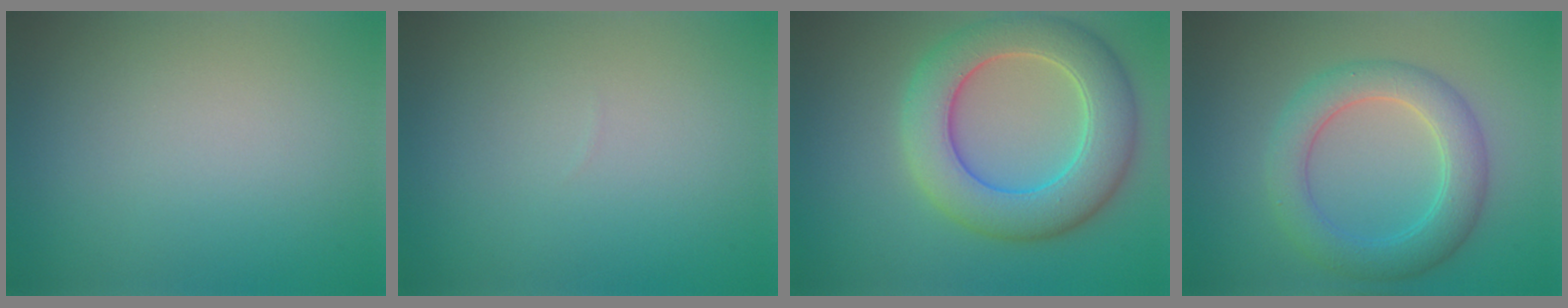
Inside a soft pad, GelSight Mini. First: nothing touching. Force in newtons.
{"total": 0.0}
{"total": 8.1, "press": 8.1, "slide": 0.5}
{"total": 5.0, "press": 5.0, "slide": 0.1}